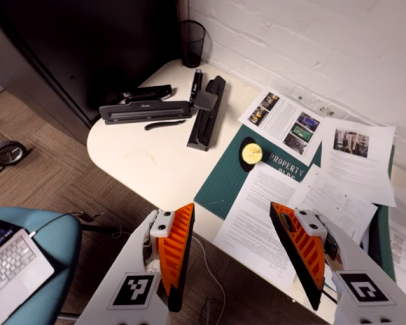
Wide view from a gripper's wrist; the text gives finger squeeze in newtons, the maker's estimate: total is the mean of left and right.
{"total": 0.0}